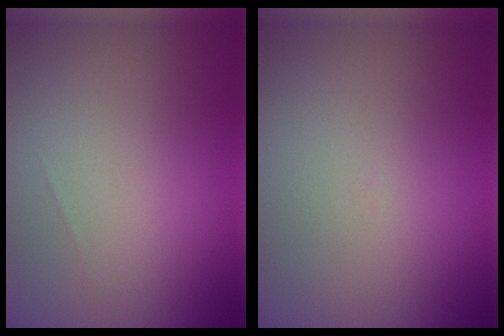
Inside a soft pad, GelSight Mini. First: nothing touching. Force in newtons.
{"total": 0.0}